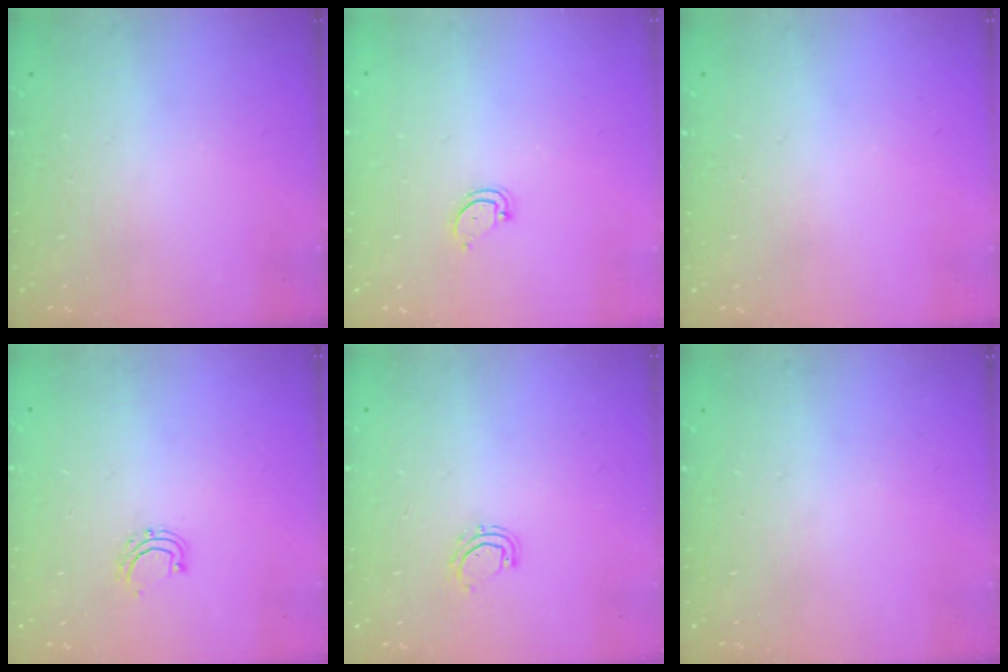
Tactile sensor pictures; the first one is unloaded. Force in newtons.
{"total": 2.8, "press": 2.8, "slide": 0.2}
{"total": 0.0}
{"total": 4.4, "press": 4.3, "slide": 0.6}
{"total": 4.4, "press": 4.2, "slide": 1.0}
{"total": 0.0}